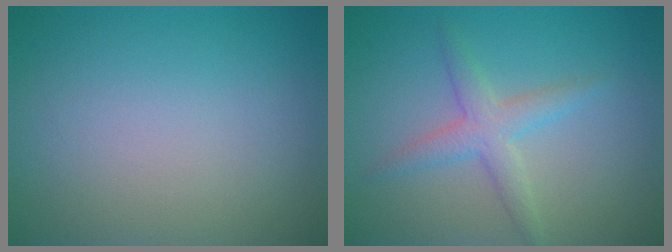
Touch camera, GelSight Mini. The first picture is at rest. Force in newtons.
{"total": 2.7, "press": 2.7, "slide": 0.0}